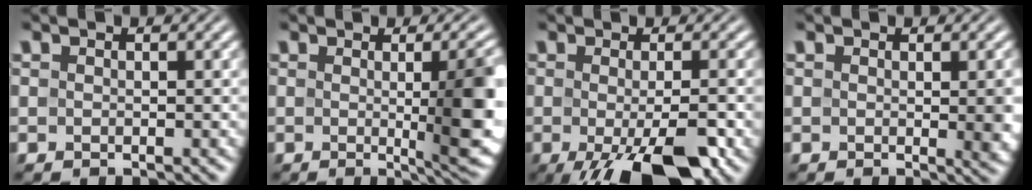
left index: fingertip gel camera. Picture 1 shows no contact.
{"total": 9.0, "force": [-0.4, 2.3, 8.7], "torque": [-0.085, -0.006, -0.002]}
{"total": 8.6, "force": [-3.9, 2.4, 7.3], "torque": [-0.113, -0.013, -0.054]}
{"total": 2.2, "force": [0.0, 0.4, 2.2], "torque": [-0.026, -0.005, 0.001]}